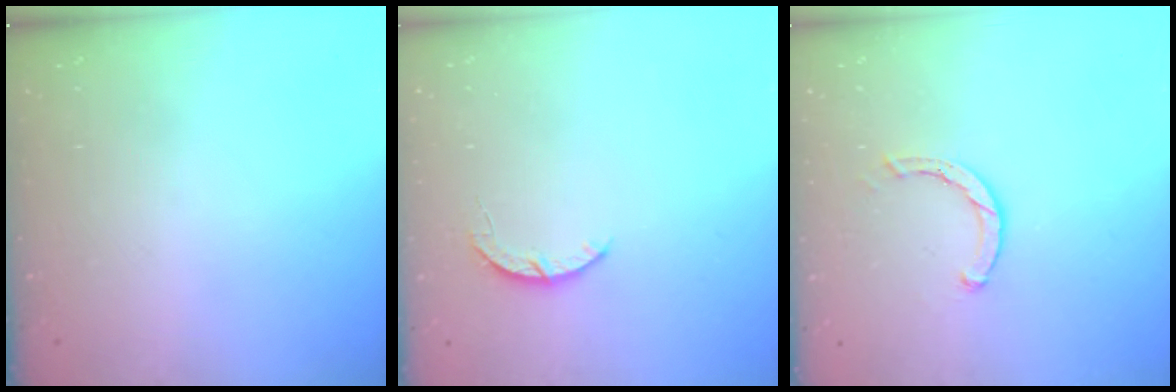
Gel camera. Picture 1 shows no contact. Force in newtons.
{"total": 3.3, "press": 3.3, "slide": 0.5}
{"total": 2.0, "press": 2.0, "slide": 0.2}